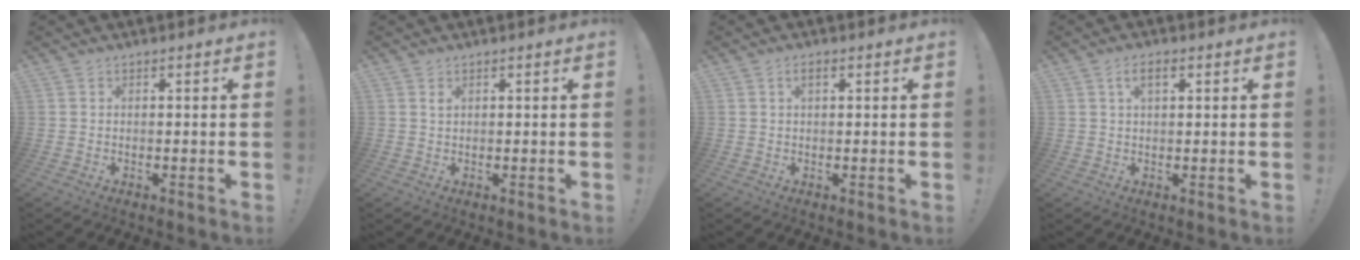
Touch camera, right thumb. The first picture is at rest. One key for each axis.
{"total": 0.8, "fx": 0.5, "fy": 0.5, "fz": 0.3, "tx": 0.000, "ty": -0.004, "tz": 0.009}
{"total": 2.0, "fx": 0.7, "fy": 1.0, "fz": 1.7, "tx": -0.028, "ty": 0.000, "tz": 0.010}
{"total": 3.8, "fx": 1.4, "fy": 1.8, "fz": 3.1, "tx": -0.048, "ty": 0.000, "tz": 0.020}